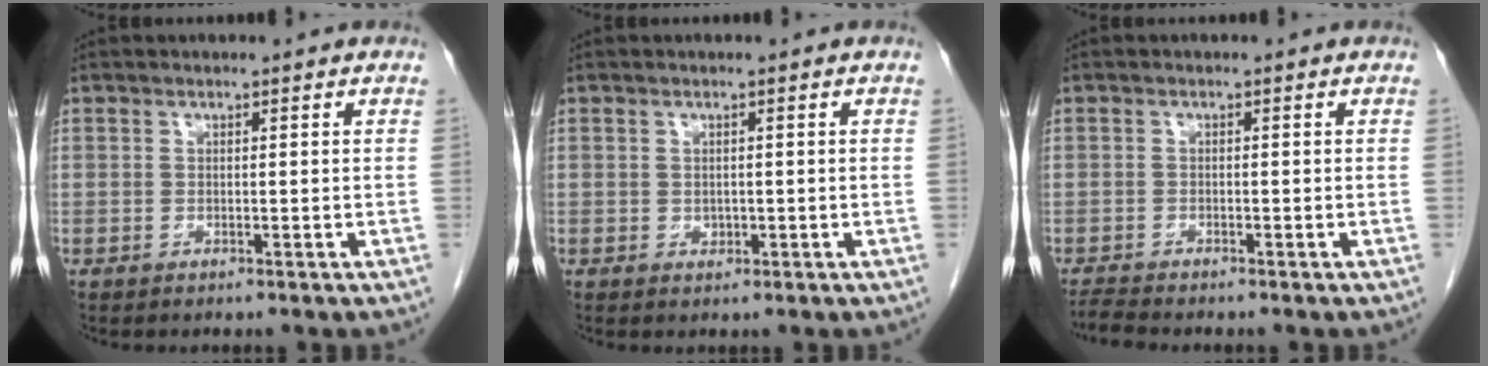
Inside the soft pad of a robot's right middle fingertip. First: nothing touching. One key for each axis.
{"total": 0.8, "fx": -0.1, "fy": 0.7, "fz": 0.4, "tx": -0.008, "ty": 0.000, "tz": 0.000}
{"total": 2.1, "fx": -2.0, "fy": -0.6, "fz": 0.3, "tx": -0.018, "ty": -0.015, "tz": -0.039}